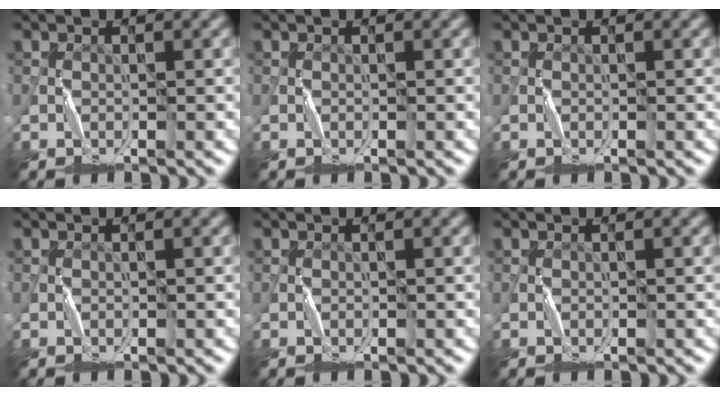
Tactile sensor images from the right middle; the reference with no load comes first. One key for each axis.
{"total": 0.0}
{"total": 0.0}
{"total": 0.0}
{"total": 0.0}
{"total": 0.0}